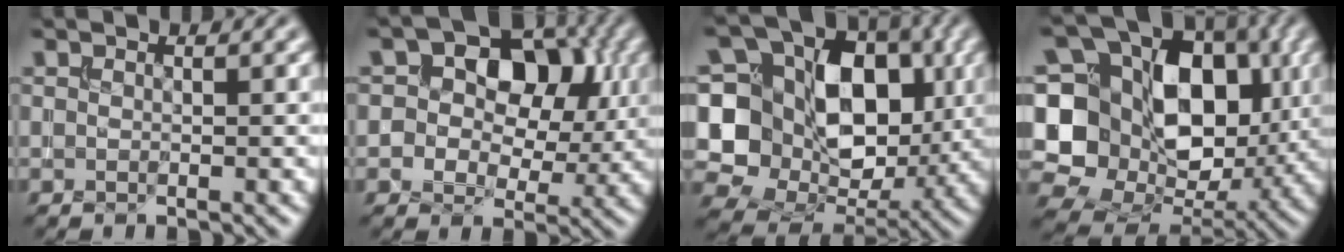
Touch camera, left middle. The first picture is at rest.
{"total": 8.5, "force": [1.8, 6.3, 5.5], "torque": [-0.056, 0.020, 0.006]}
{"total": 13.3, "force": [1.1, 10.5, 8.2], "torque": [-0.153, 0.008, 0.021]}
{"total": 14.7, "force": [1.4, 11.5, 9.1], "torque": [-0.178, 0.011, 0.034]}